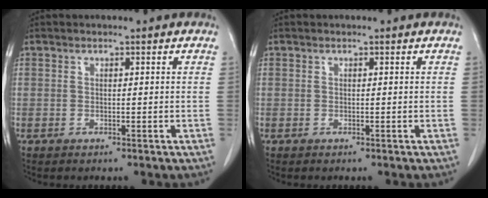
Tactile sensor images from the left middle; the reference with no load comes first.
{"total": 0.0}